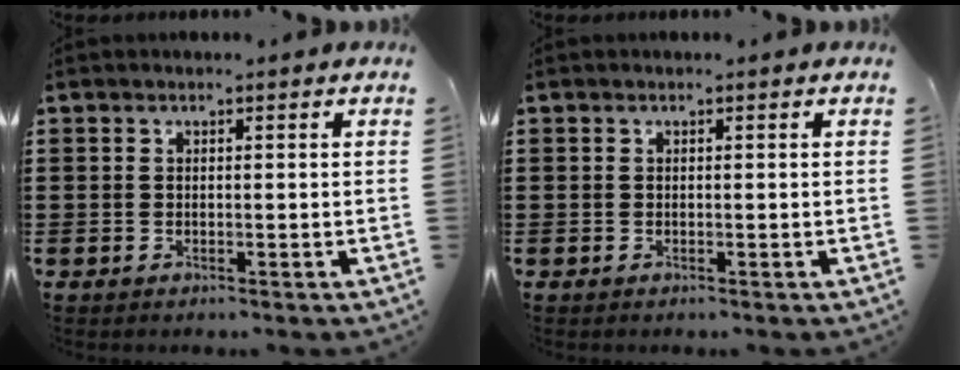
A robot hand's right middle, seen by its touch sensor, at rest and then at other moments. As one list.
[{"total": 0.0}]